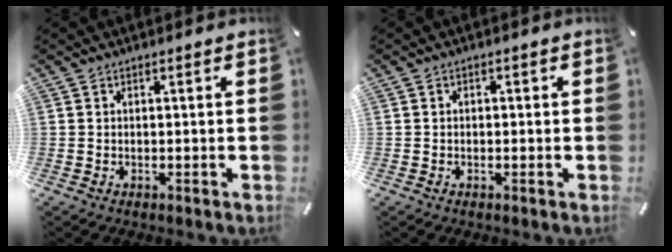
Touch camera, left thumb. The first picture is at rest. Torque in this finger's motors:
{"motor_torque": [-0.16, -0.36, -0.11, -0.17, -0.02]}